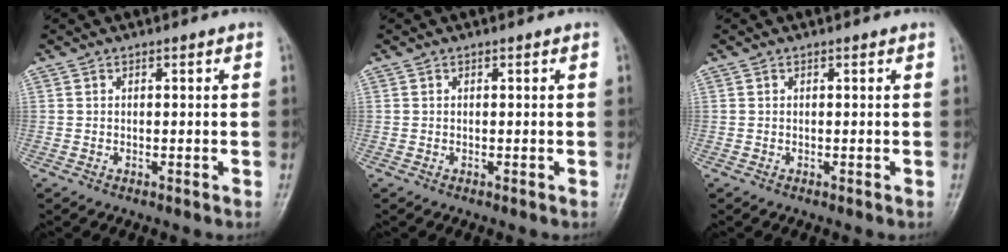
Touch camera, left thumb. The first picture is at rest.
{"total": 0.0}
{"total": 0.0}